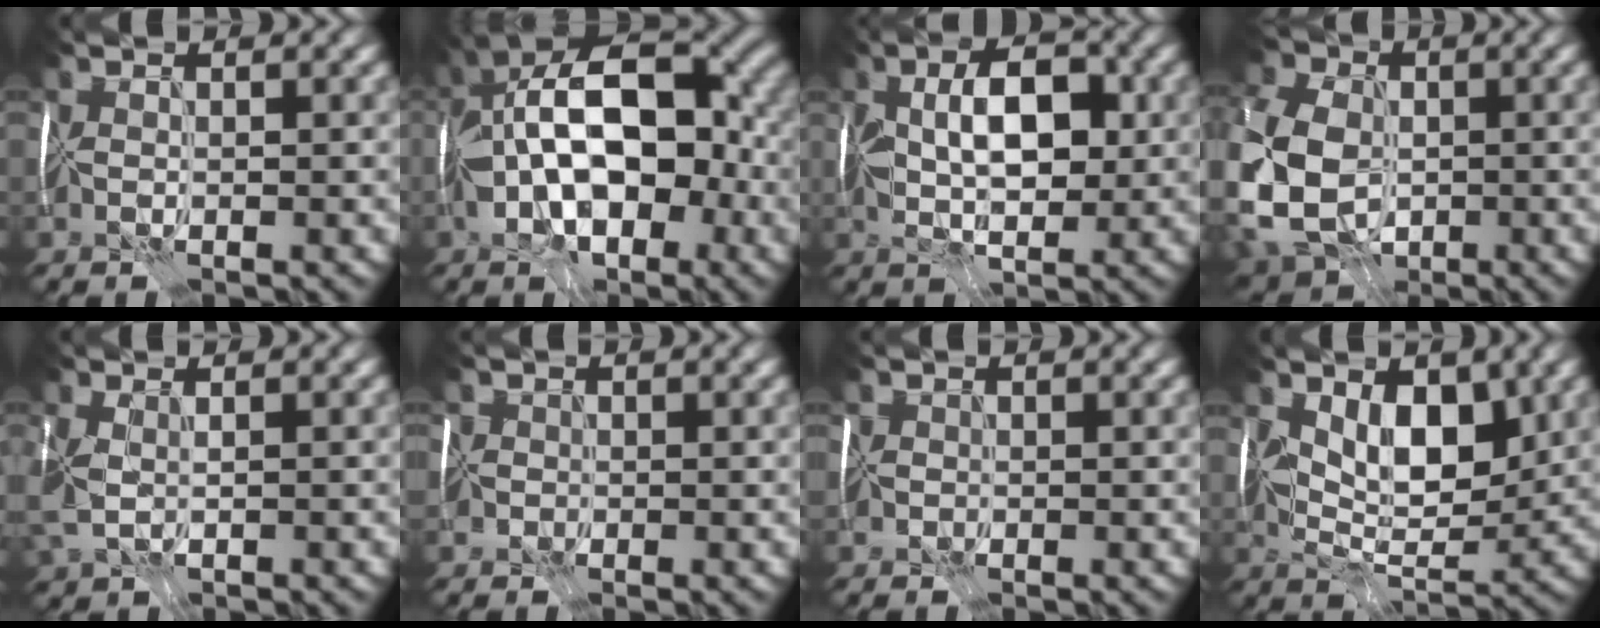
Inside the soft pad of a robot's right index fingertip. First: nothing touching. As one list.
[{"total": 15.2, "force": [-0.9, 8.0, 12.9], "torque": [-0.200, 0.021, -0.023]}, {"total": 6.2, "force": [0.9, 3.1, 5.3], "torque": [-0.086, 0.007, 0.015]}, {"total": 14.5, "force": [-2.6, 11.0, 9.1], "torque": [-0.202, -0.010, -0.060]}, {"total": 4.6, "force": [-1.0, 2.9, 3.4], "torque": [-0.084, -0.014, -0.014]}, {"total": 2.6, "force": [-0.5, 2.5, 0.6], "torque": [0.002, 0.016, -0.024]}, {"total": 1.1, "force": [-0.2, 1.0, -0.1], "torque": [0.012, 0.002, -0.006]}, {"total": 5.9, "force": [1.7, 3.3, 4.5], "torque": [-0.071, -0.012, 0.033]}]